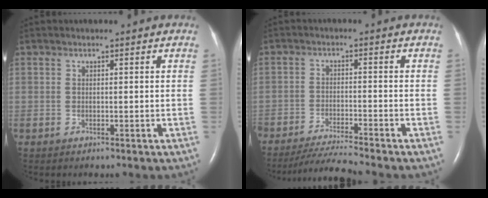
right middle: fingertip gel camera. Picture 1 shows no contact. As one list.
[{"total": 5.8, "force": [-5.4, -1.4, 1.5], "torque": [-0.030, -0.020, -0.100]}]